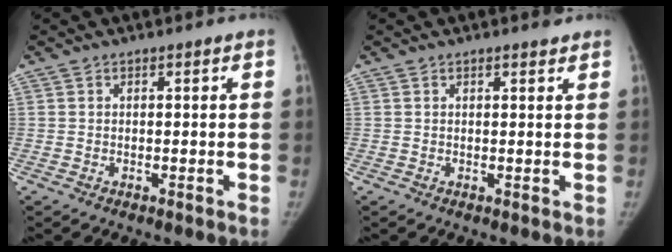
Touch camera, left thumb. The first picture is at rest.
{"total": 1.2, "force": [1.1, 0.2, 0.6], "torque": [-0.008, -0.006, 0.015]}